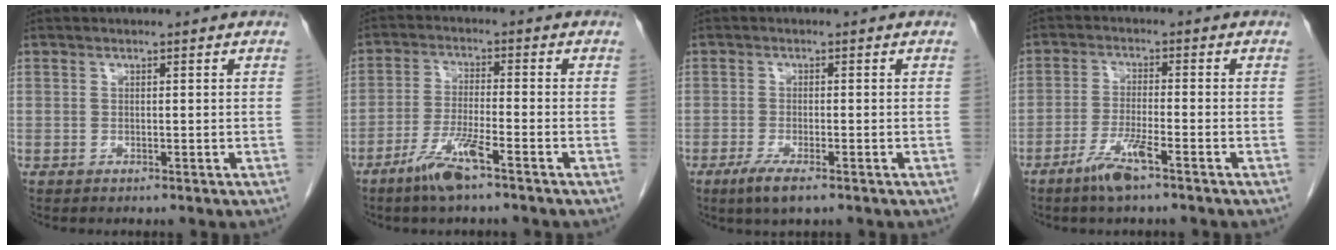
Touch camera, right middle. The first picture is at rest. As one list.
[{"total": 6.4, "force": [-4.2, 0.3, 4.8], "torque": [-0.101, -0.009, -0.082]}, {"total": 3.9, "force": [-2.4, 0.7, 3.0], "torque": [-0.061, -0.009, -0.042]}, {"total": 5.1, "force": [-3.4, 0.2, 3.9], "torque": [-0.080, -0.007, -0.066]}]